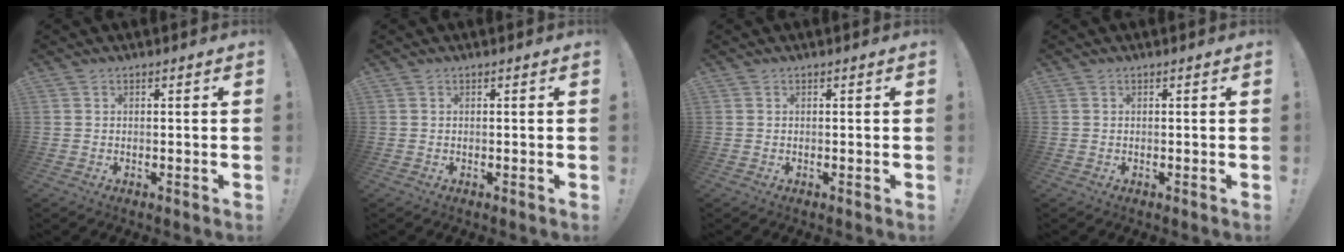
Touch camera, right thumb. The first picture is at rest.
{"total": 0.0}
{"total": 0.0}
{"total": 0.0}